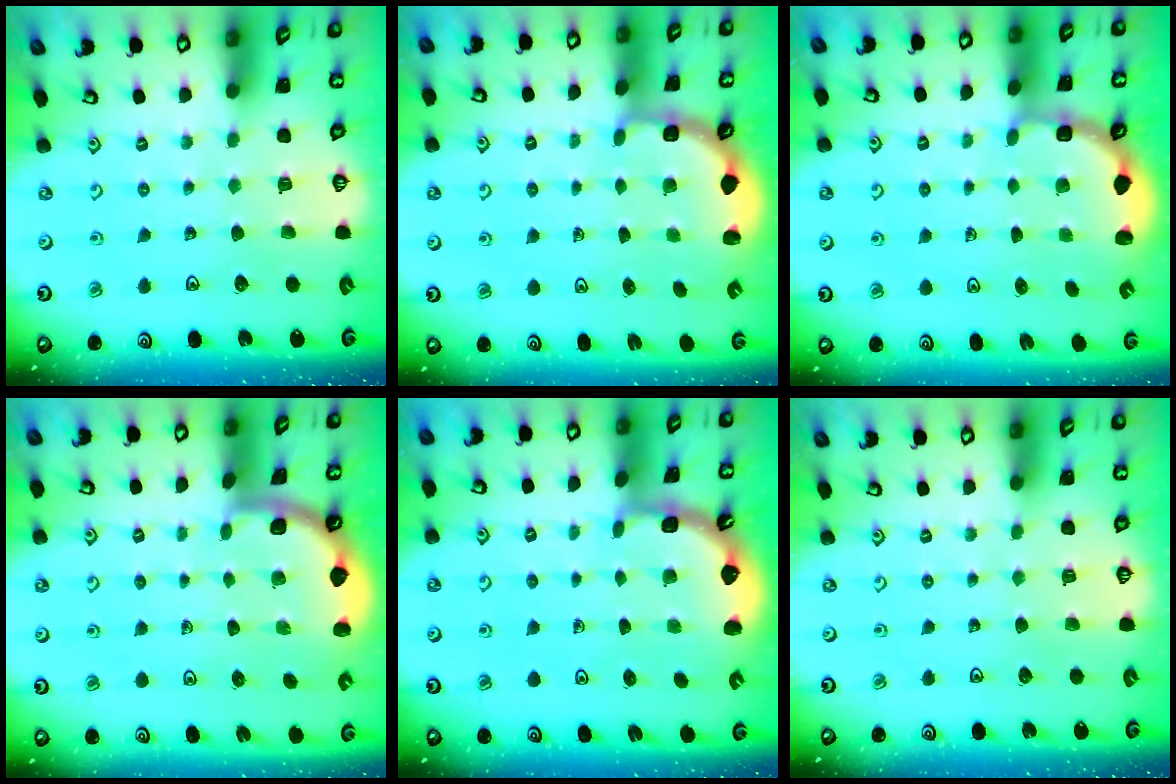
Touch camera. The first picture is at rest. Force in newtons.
{"total": 2.7, "press": 2.3, "slide": 1.4}
{"total": 2.7, "press": 2.3, "slide": 1.5}
{"total": 1.5, "press": 1.5, "slide": 0.0}
{"total": 2.0, "press": 2.0, "slide": 0.2}
{"total": 0.0}